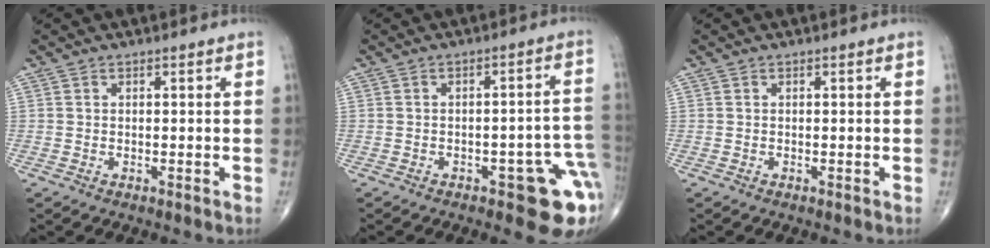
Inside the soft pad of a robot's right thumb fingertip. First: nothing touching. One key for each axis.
{"total": 11.3, "fx": -4.4, "fy": 3.9, "fz": 9.6, "tx": -0.082, "ty": 0.026, "tz": -0.046}
{"total": 0.0}